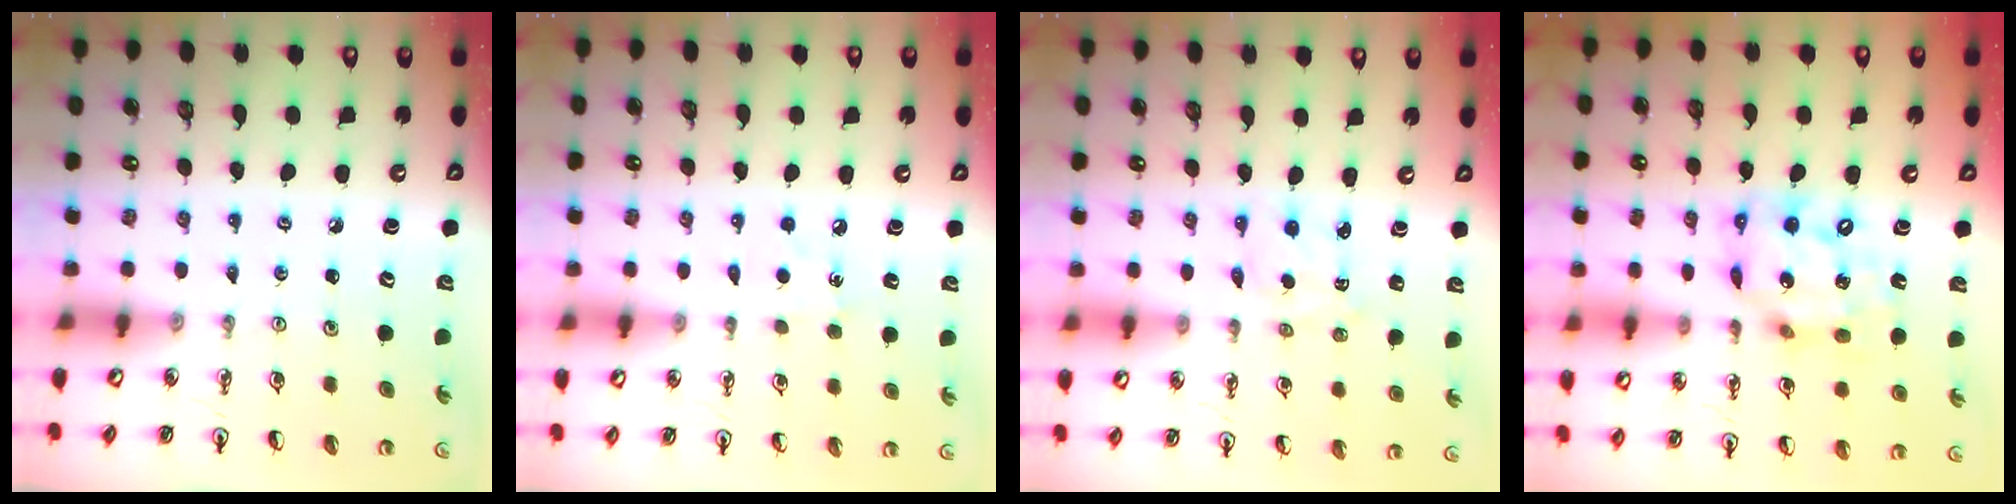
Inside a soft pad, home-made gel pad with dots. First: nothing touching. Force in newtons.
{"total": 6.2, "press": 6.1, "slide": 0.7}
{"total": 1.6, "press": 1.4, "slide": 0.7}
{"total": 14.4, "press": 14.4, "slide": 1.0}